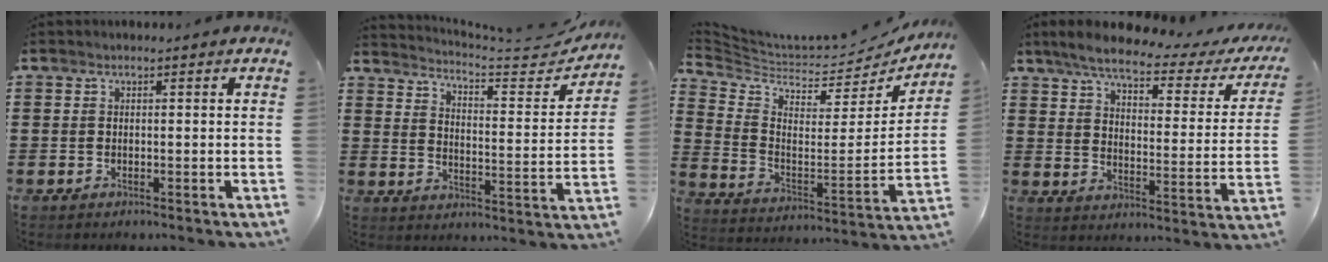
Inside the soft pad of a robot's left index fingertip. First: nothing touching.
{"total": 3.6, "force": [3.3, 0.3, 1.4], "torque": [-0.041, -0.031, 0.046]}
{"total": 4.1, "force": [3.9, 1.1, 0.8], "torque": [-0.046, -0.047, 0.061]}
{"total": 5.9, "force": [4.6, 0.9, 3.6], "torque": [-0.092, -0.022, 0.075]}